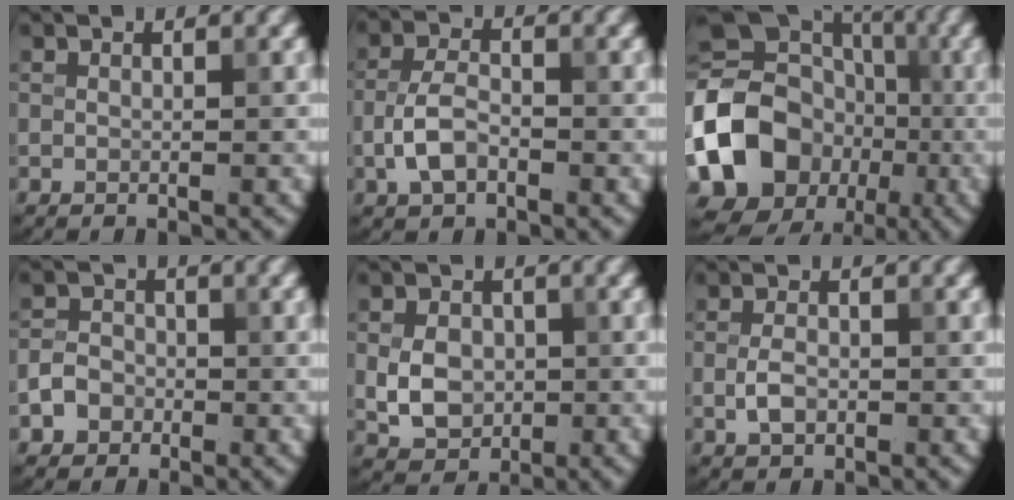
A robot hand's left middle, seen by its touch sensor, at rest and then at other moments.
{"total": 3.4, "force": [-1.3, 1.9, 2.5], "torque": [-0.050, 0.005, -0.033]}
{"total": 14.0, "force": [-3.0, 11.7, 7.1], "torque": [-0.156, -0.015, -0.057]}
{"total": 2.5, "force": [-1.1, 2.1, 0.9], "torque": [-0.011, 0.004, -0.024]}
{"total": 4.0, "force": [-0.4, 3.1, 2.5], "torque": [-0.047, -0.002, -0.007]}
{"total": 2.2, "force": [-0.5, 1.4, 1.7], "torque": [-0.036, 0.000, -0.011]}